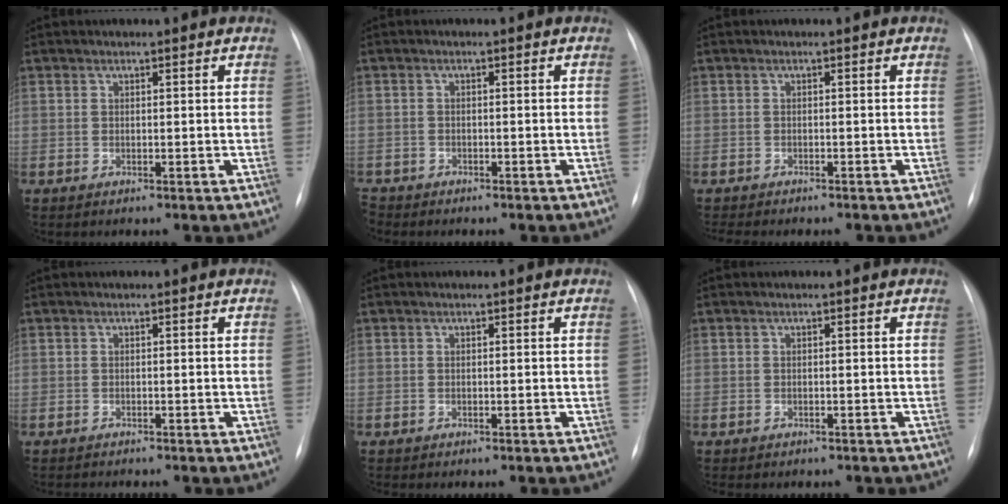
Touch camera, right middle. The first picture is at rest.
{"total": 3.3, "force": [-2.9, 1.5, 0.6], "torque": [-0.011, -0.005, -0.045]}
{"total": 6.6, "force": [-5.7, 1.3, 2.9], "torque": [-0.037, -0.005, -0.072]}
{"total": 3.4, "force": [-3.1, 0.4, 1.3], "torque": [-0.018, -0.008, -0.035]}
{"total": 1.4, "force": [-1.2, 0.3, 0.7], "torque": [-0.013, -0.006, -0.011]}
{"total": 3.8, "force": [-3.3, 1.2, 1.3], "torque": [-0.017, -0.005, -0.035]}